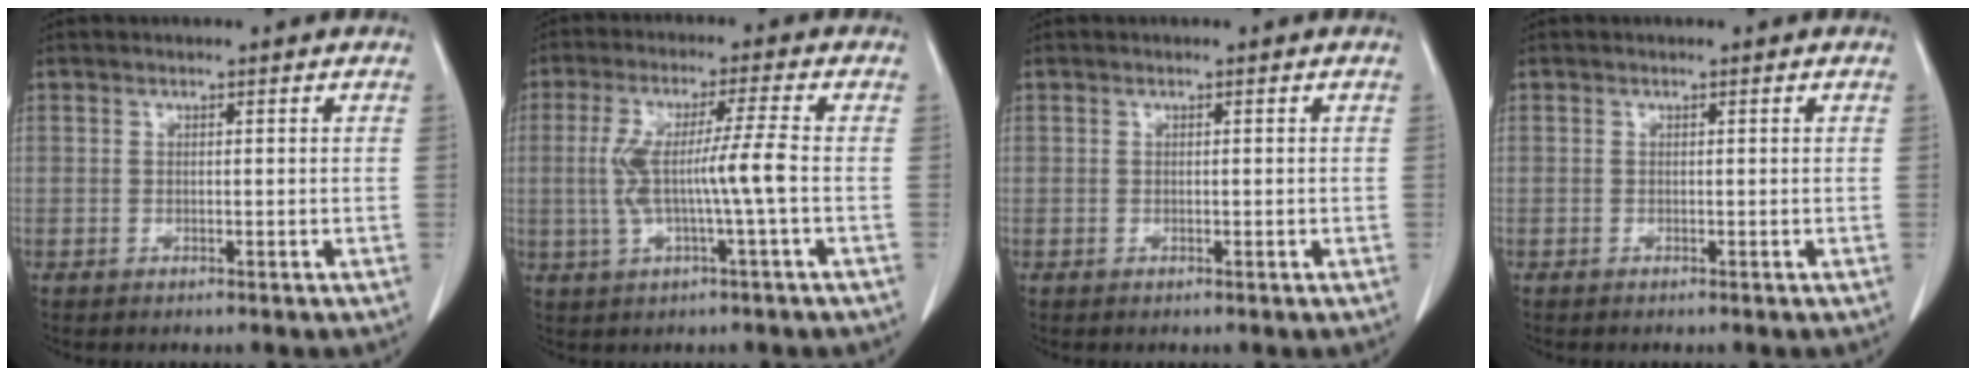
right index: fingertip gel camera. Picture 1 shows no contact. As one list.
[{"total": 8.1, "force": [-0.7, -0.5, 8.1], "torque": [-0.164, 0.012, -0.011]}, {"total": 0.0}, {"total": 0.0}]